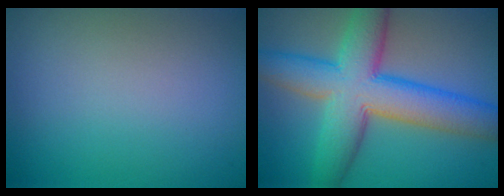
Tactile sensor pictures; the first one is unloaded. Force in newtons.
{"total": 10.1, "press": 10.1, "slide": 0.5}